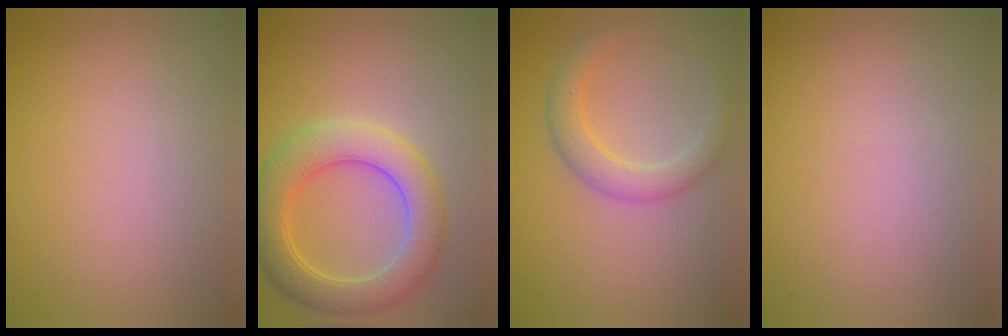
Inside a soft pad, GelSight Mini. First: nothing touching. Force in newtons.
{"total": 6.1, "press": 6.1, "slide": 0.3}
{"total": 3.2, "press": 3.1, "slide": 0.3}
{"total": 0.0}